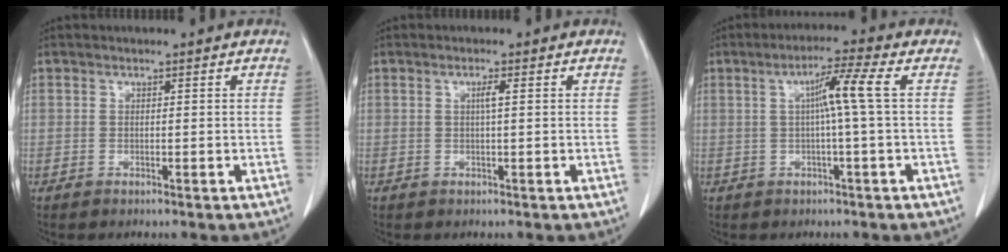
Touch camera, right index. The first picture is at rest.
{"total": 1.5, "force": [0.4, 0.0, 1.4], "torque": [-0.024, 0.002, 0.005]}
{"total": 5.8, "force": [0.8, -1.2, 5.6], "torque": [-0.095, 0.009, 0.014]}